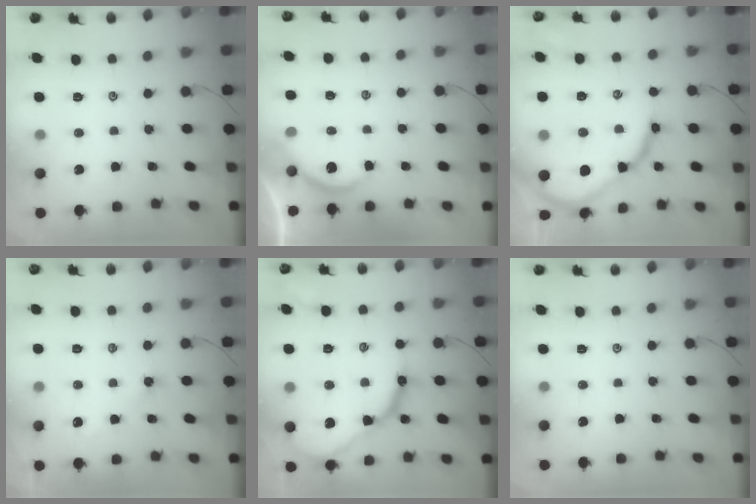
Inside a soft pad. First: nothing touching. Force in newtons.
{"total": 3.3, "press": 3.3, "slide": 0.3}
{"total": 12.5, "press": 12.4, "slide": 0.8}
{"total": 2.3, "press": 2.3, "slide": 0.5}
{"total": 13.7, "press": 13.6, "slide": 0.5}
{"total": 0.0}